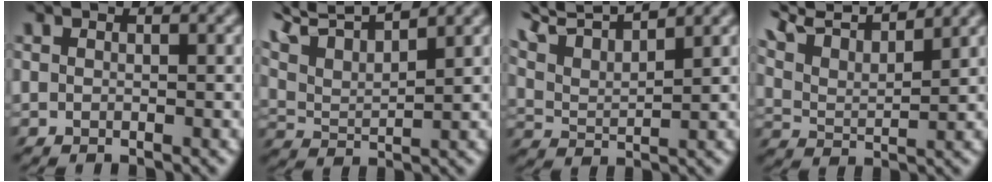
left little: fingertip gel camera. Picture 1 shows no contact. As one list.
[{"total": 4.7, "force": [3.7, 0.2, 2.9], "torque": [-0.059, 0.020, 0.059]}, {"total": 5.2, "force": [4.5, -0.1, 2.6], "torque": [-0.055, 0.019, 0.072]}, {"total": 6.0, "force": [5.3, 0.1, 2.9], "torque": [-0.064, 0.018, 0.084]}]